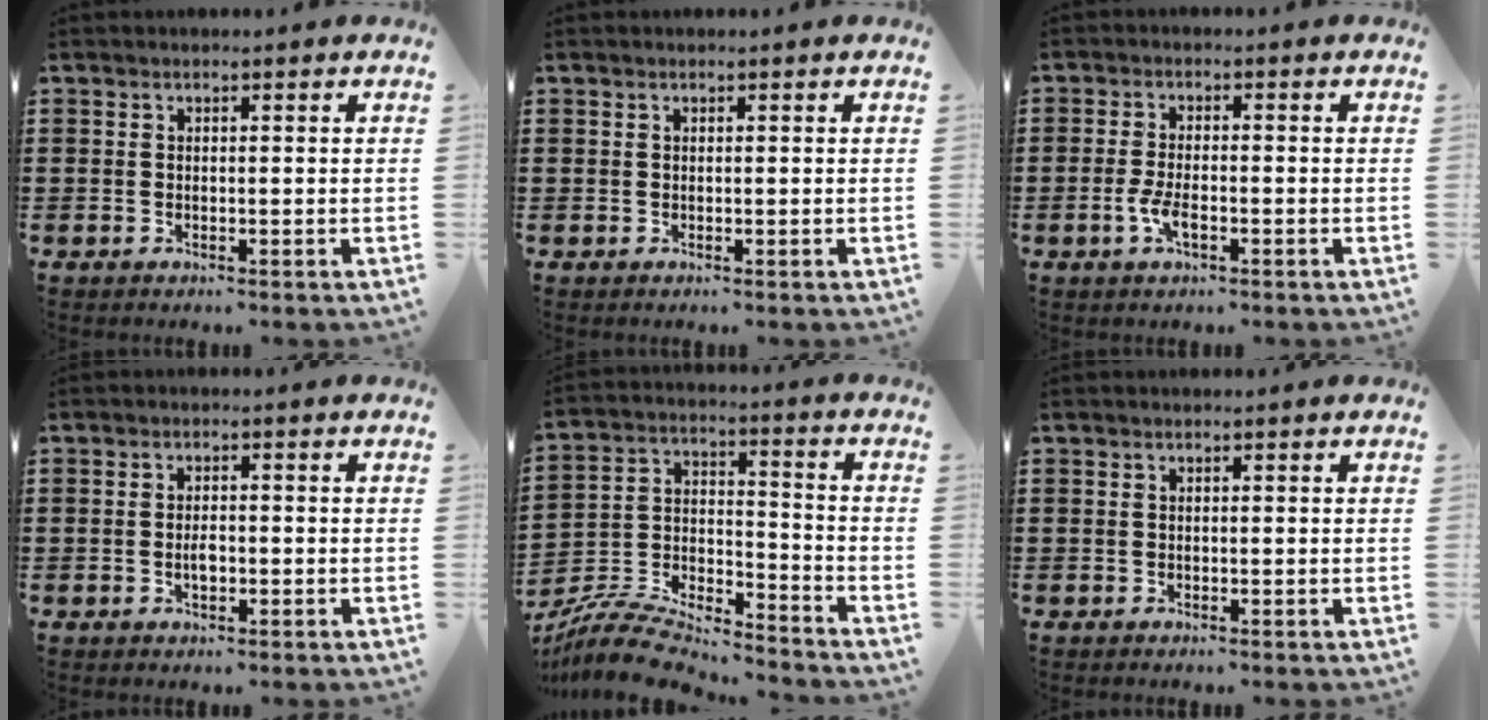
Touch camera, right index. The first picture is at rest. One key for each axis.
{"total": 0.0}
{"total": 3.6, "fx": -1.4, "fy": 1.2, "fz": 3.0, "tx": -0.071, "ty": -0.003, "tz": -0.030}
{"total": 2.2, "fx": -0.5, "fy": 0.9, "fz": 1.9, "tx": -0.034, "ty": 0.003, "tz": -0.008}
{"total": 8.2, "fx": -7.8, "fy": 1.3, "fz": 2.1, "tx": -0.053, "ty": 0.001, "tz": -0.158}
{"total": 0.0}